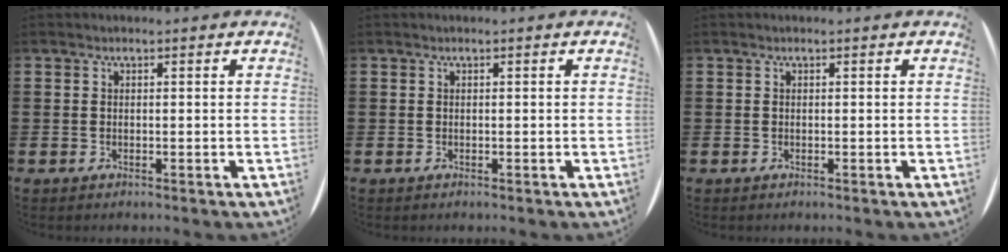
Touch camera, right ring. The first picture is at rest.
{"total": 0.0}
{"total": 0.0}